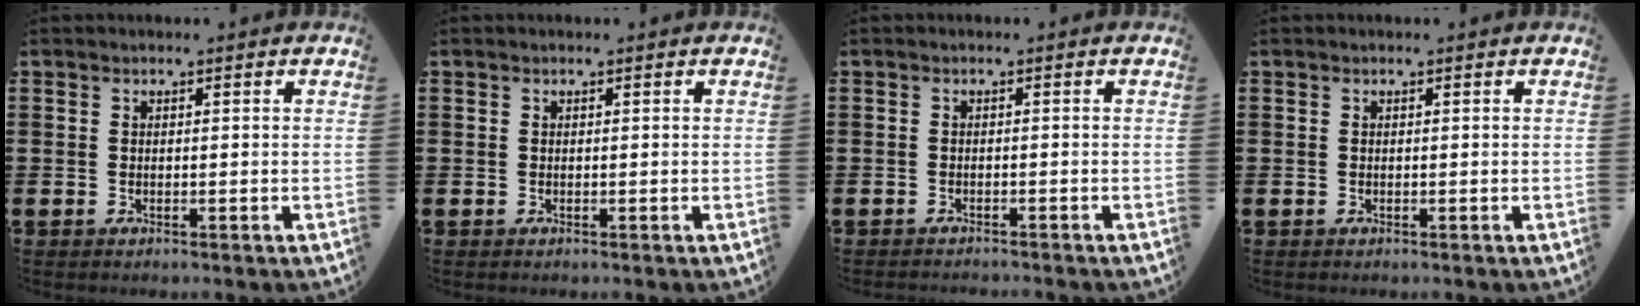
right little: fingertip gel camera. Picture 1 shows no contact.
{"total": 0.0}
{"total": 0.8, "force": [-0.7, -0.1, -0.1], "torque": [0.000, 0.000, -0.016]}
{"total": 0.0}